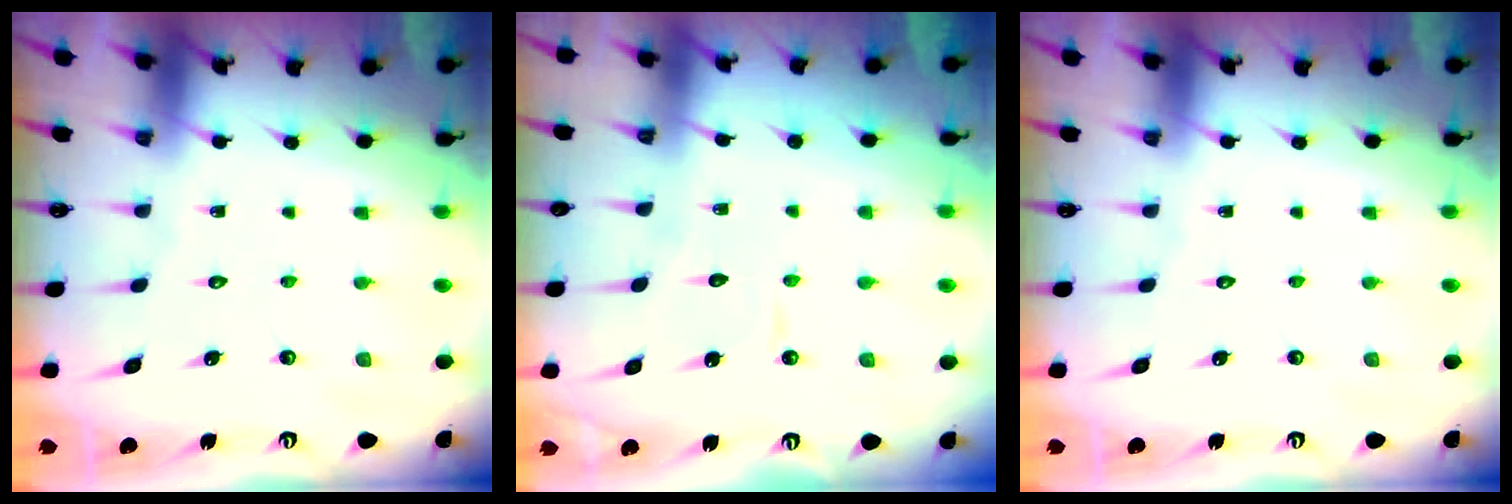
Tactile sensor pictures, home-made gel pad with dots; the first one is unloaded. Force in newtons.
{"total": 4.1, "press": 4.0, "slide": 0.3}
{"total": 0.0}